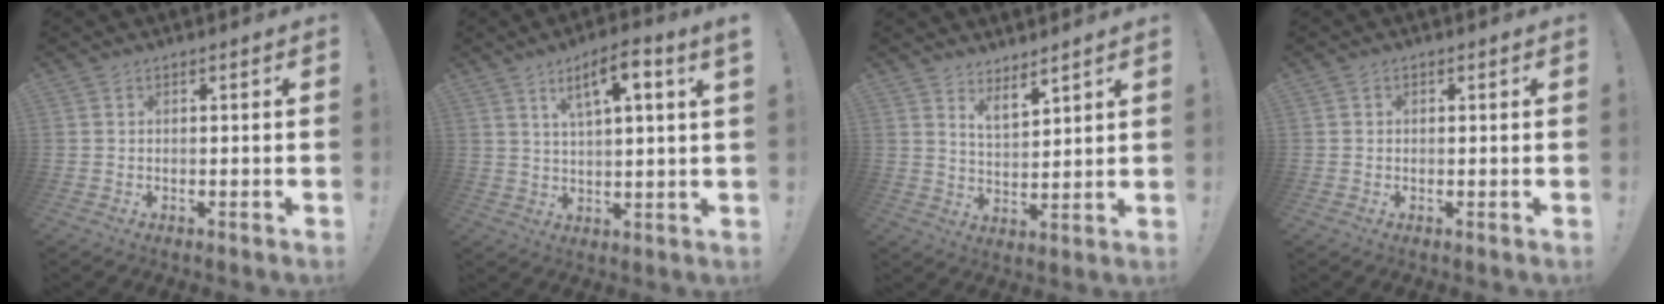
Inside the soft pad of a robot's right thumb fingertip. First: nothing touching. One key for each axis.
{"total": 8.5, "fx": 4.2, "fy": 1.2, "fz": 7.2, "tx": -0.111, "ty": -0.013, "tz": 0.065}
{"total": 5.7, "fx": 5.3, "fy": 1.3, "fz": 1.8, "tx": -0.037, "ty": -0.037, "tz": 0.097}
{"total": 0.9, "fx": 0.0, "fy": 0.8, "fz": 0.3, "tx": 0.003, "ty": 0.000, "tz": -0.002}